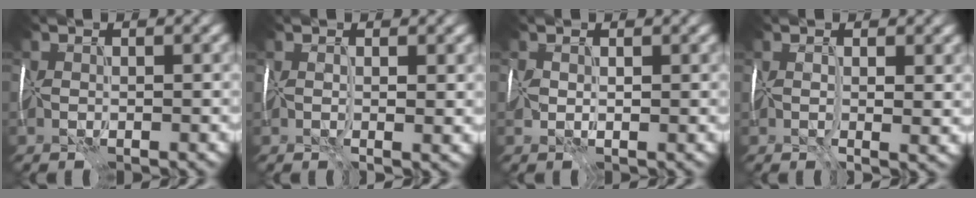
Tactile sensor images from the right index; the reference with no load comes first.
{"total": 2.4, "force": [0.3, 0.9, 2.2], "torque": [-0.031, -0.008, 0.008]}
{"total": 1.2, "force": [0.2, 0.8, 0.9], "torque": [-0.029, -0.001, 0.004]}
{"total": 3.7, "force": [0.3, 1.5, 3.3], "torque": [-0.048, -0.011, 0.011]}